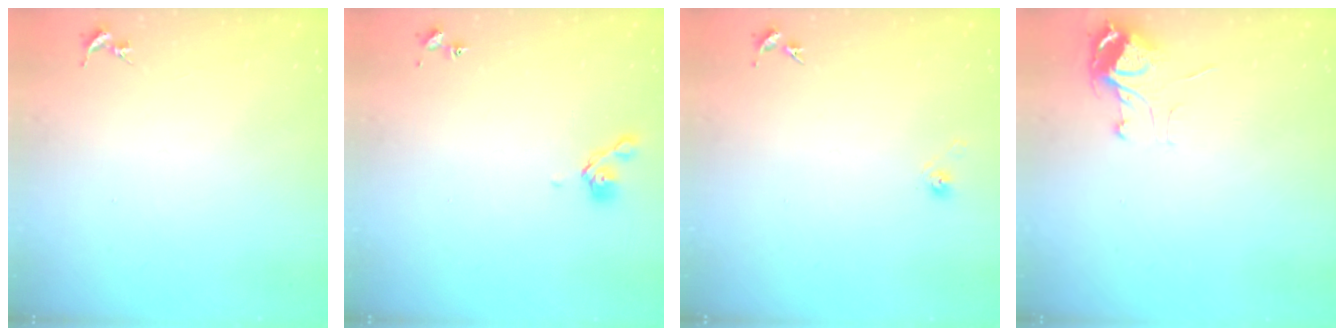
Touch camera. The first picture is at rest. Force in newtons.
{"total": 5.2, "press": 5.1, "slide": 1.0}
{"total": 3.1, "press": 2.7, "slide": 1.4}
{"total": 7.1, "press": 7.1, "slide": 0.5}